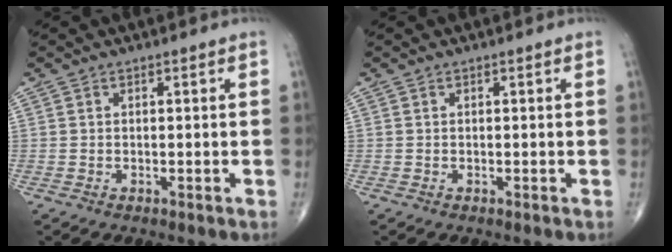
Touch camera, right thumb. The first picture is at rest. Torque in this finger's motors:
{"motor_torque": [-0.01, 0.01, 0.00, 0.00, 0.00]}